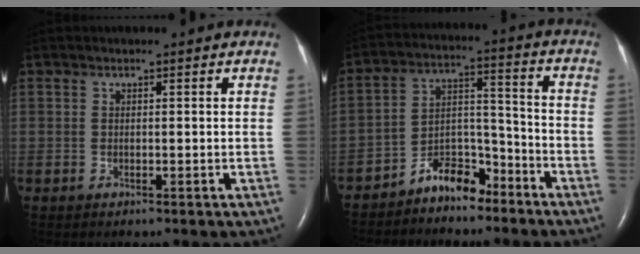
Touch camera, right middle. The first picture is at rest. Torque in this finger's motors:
{"motor_torque": [0.82, -0.66, 0.06, 0.02]}